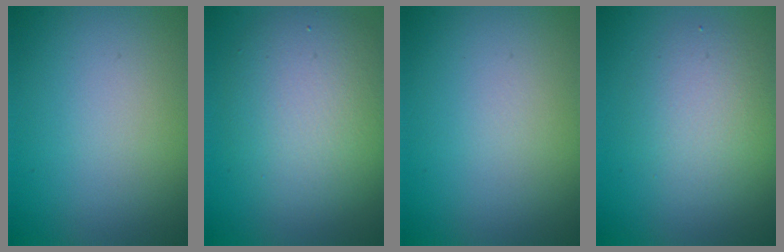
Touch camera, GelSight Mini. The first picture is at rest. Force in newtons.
{"total": 6.0, "press": 6.0, "slide": 0.3}
{"total": 0.0}
{"total": 3.4, "press": 3.4, "slide": 0.2}